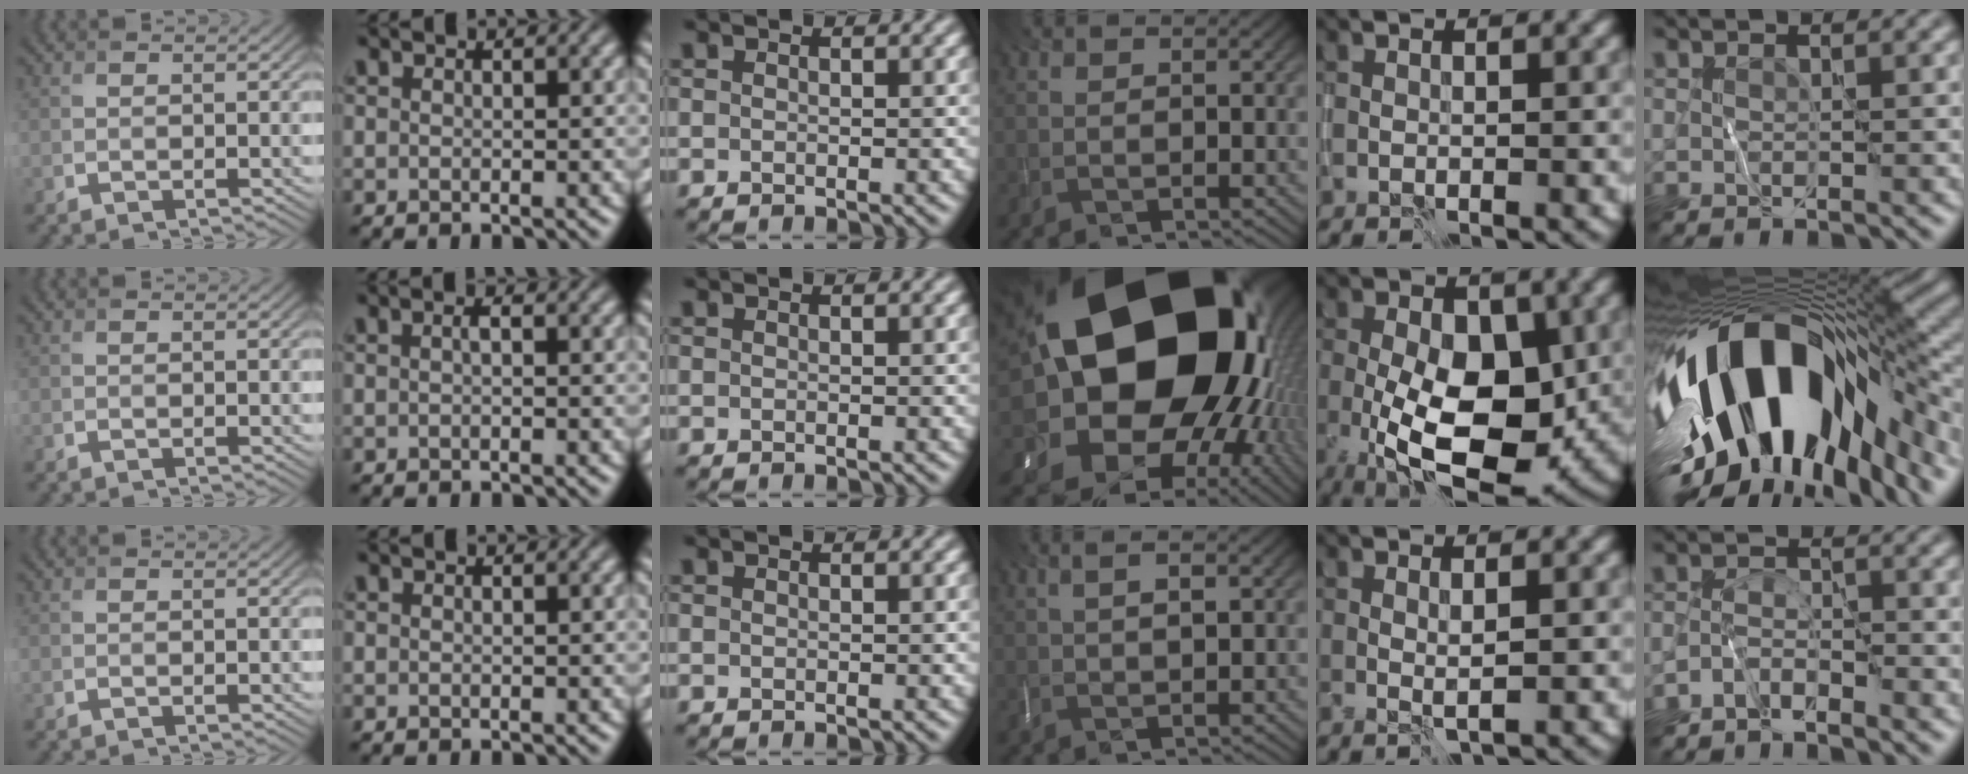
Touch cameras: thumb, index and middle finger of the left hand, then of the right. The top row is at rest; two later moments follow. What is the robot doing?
{"motion": "wipe", "object": "whiteboard"}